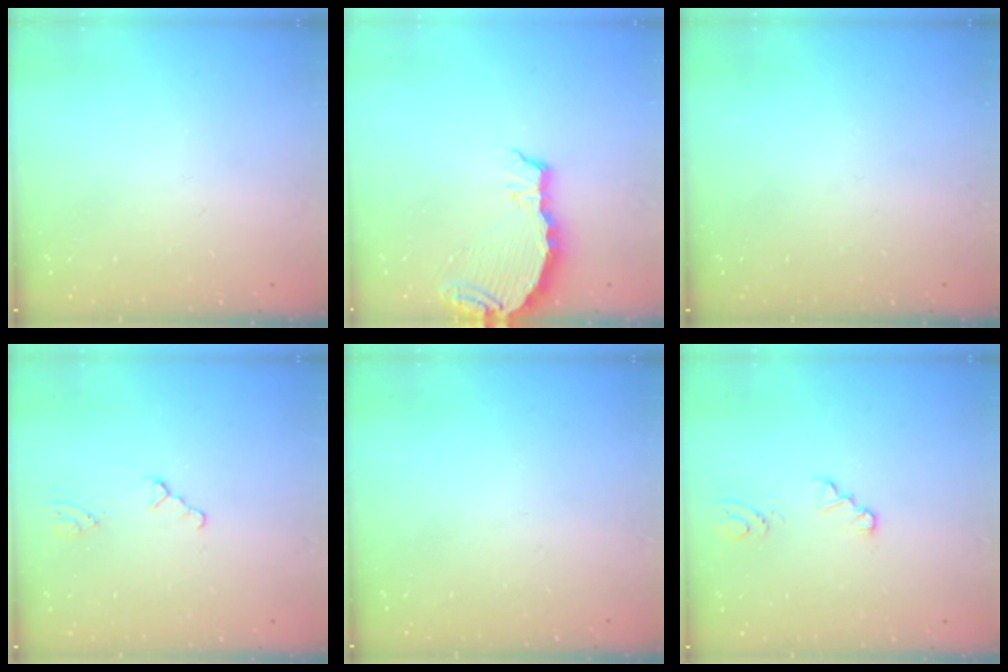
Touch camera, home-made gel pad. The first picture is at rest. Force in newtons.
{"total": 6.4, "press": 6.3, "slide": 1.4}
{"total": 0.0}
{"total": 0.0}
{"total": 0.0}
{"total": 1.4, "press": 1.4, "slide": 0.2}